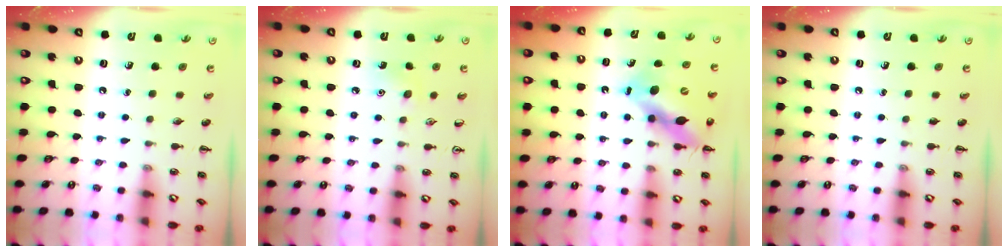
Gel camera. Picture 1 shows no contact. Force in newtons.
{"total": 6.6, "press": 6.4, "slide": 1.6}
{"total": 12.6, "press": 12.2, "slide": 3.1}
{"total": 0.0}